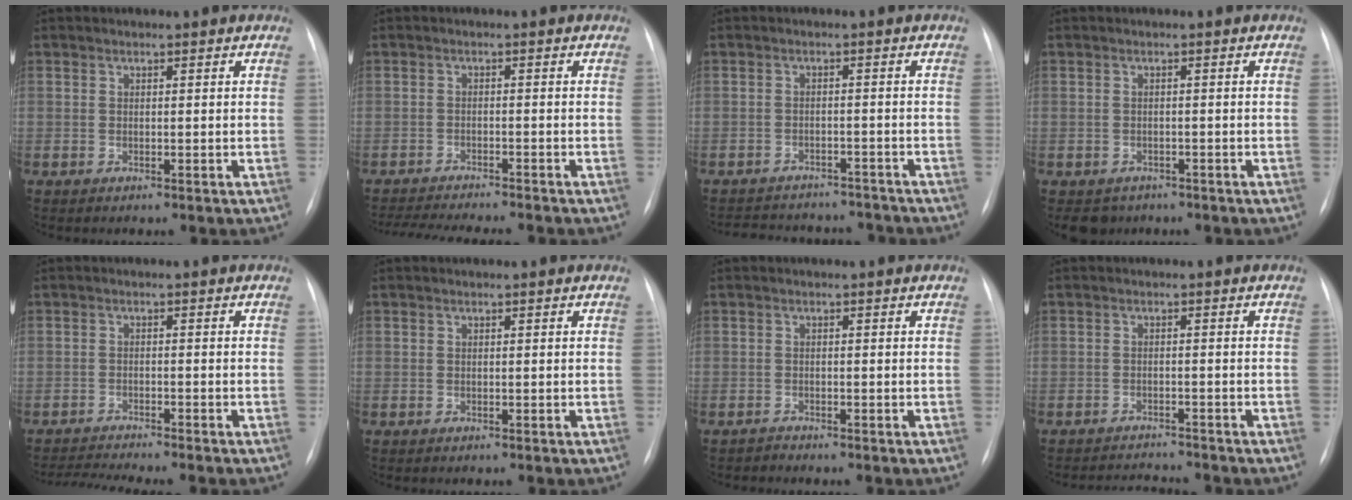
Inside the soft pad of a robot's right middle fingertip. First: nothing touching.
{"total": 12.1, "force": [-10.9, 1.0, 5.1], "torque": [-0.072, -0.012, -0.153]}
{"total": 13.8, "force": [-12.6, 4.3, 3.4], "torque": [-0.065, 0.015, -0.157]}
{"total": 3.3, "force": [-2.4, 2.2, 0.3], "torque": [-0.003, 0.002, -0.034]}
{"total": 7.3, "force": [-6.7, -0.9, 2.8], "torque": [-0.037, -0.012, -0.106]}
{"total": 0.0}
{"total": 0.7, "force": [-0.7, -0.1, -0.2], "torque": [-0.003, -0.007, -0.012]}
{"total": 4.7, "force": [-4.7, -0.2, 0.2], "torque": [-0.005, -0.006, -0.072]}